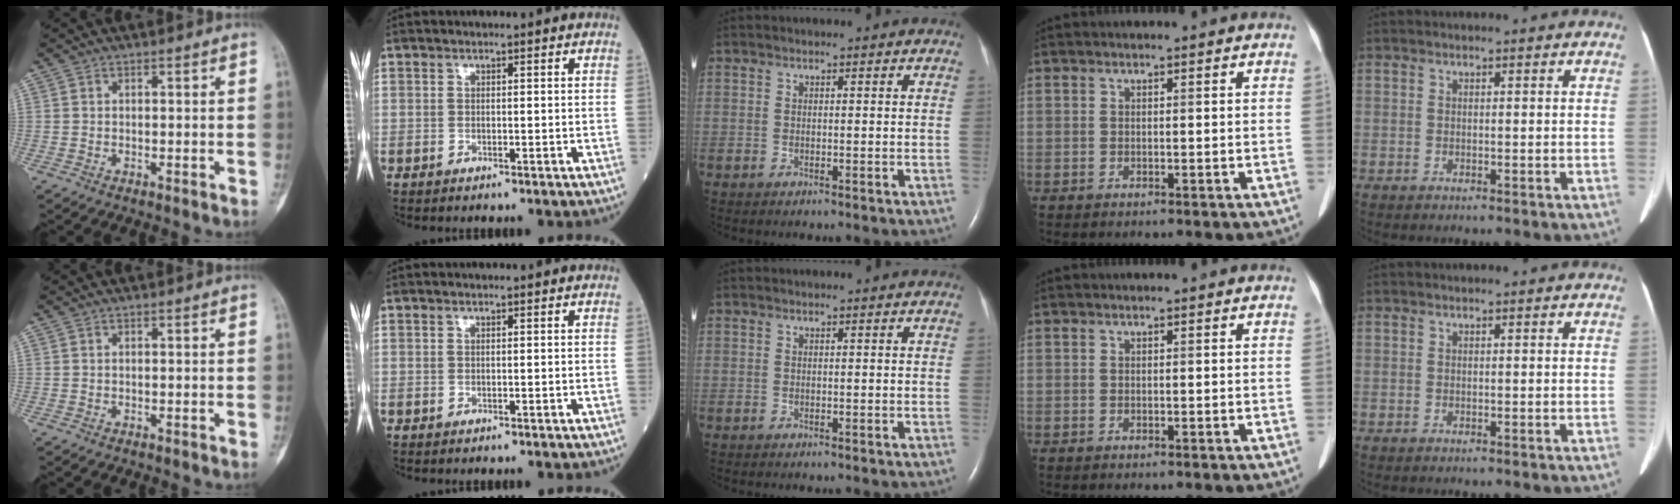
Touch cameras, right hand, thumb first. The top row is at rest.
{}